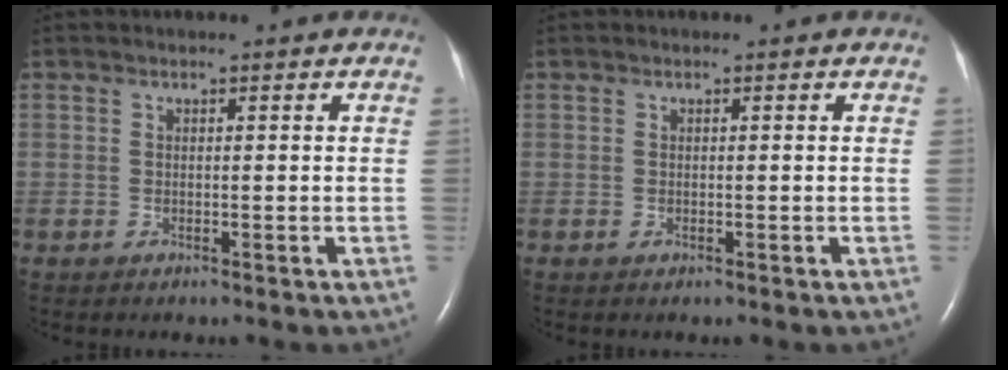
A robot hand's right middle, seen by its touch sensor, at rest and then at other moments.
{"total": 0.0}